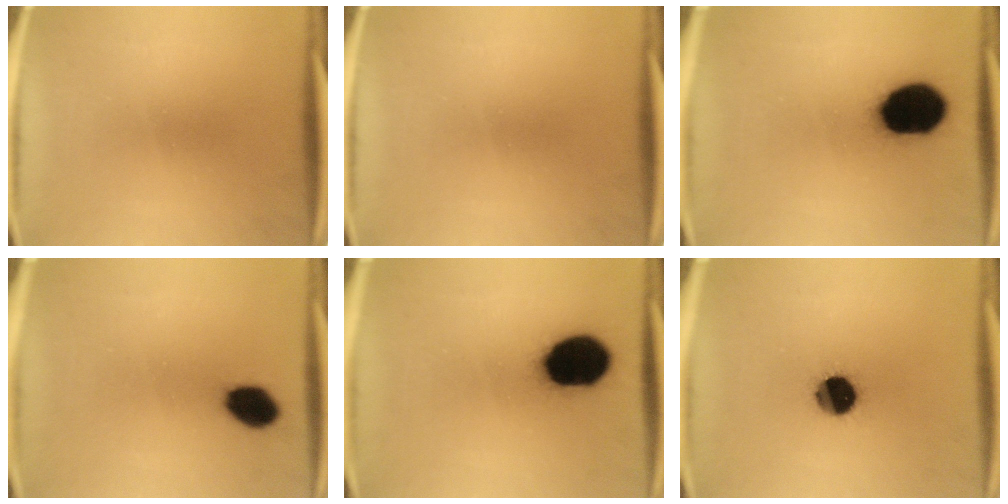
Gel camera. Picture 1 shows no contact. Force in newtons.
{"total": 0.0}
{"total": 17.6}
{"total": 6.7}
{"total": 17.6}
{"total": 10.4}